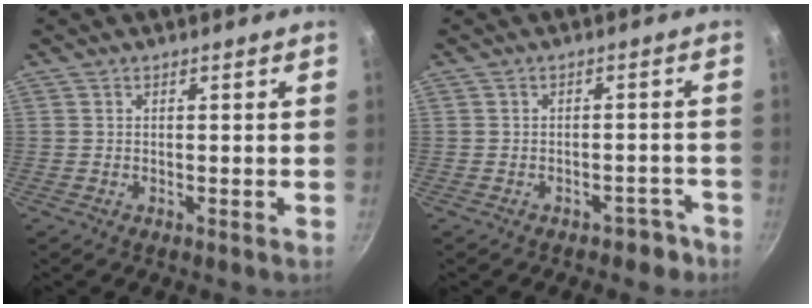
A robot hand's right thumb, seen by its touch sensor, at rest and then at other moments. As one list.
[{"total": 3.6, "force": [-2.6, 2.3, 1.2], "torque": [0.015, 0.042, -0.012]}]